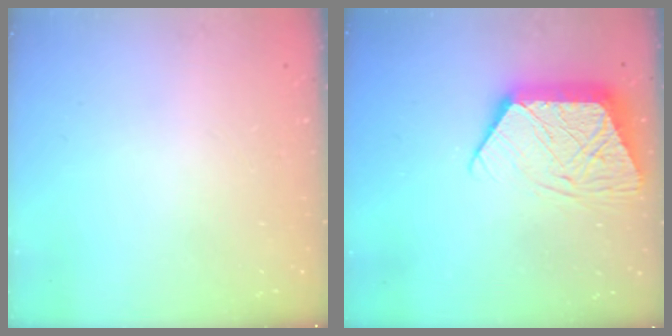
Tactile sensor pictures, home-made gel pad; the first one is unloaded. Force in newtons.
{"total": 13.5, "press": 13.4, "slide": 1.0}